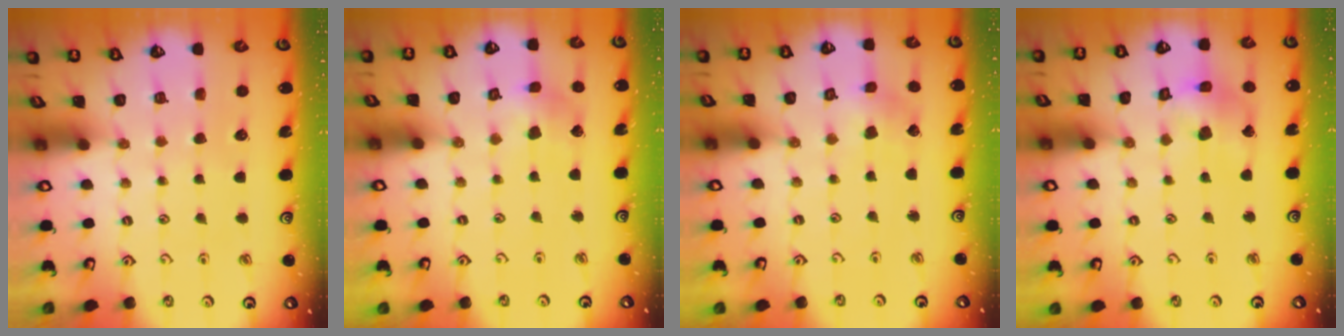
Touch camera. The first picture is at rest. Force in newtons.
{"total": 3.4, "press": 3.4, "slide": 0.5}
{"total": 2.4, "press": 2.4, "slide": 0.2}
{"total": 11.2, "press": 11.1, "slide": 1.4}